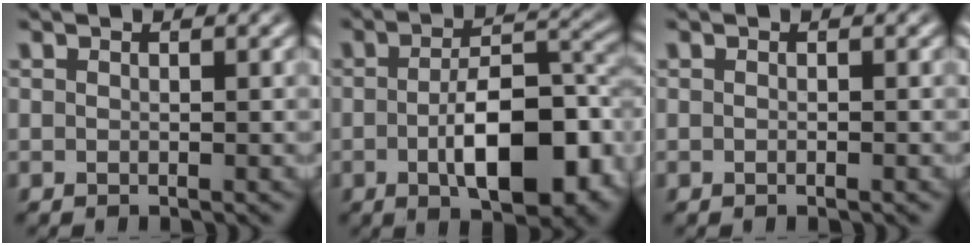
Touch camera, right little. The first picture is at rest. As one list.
[{"total": 9.2, "force": [-2.6, 3.5, 8.1], "torque": [-0.109, -0.015, -0.035]}, {"total": 0.0}]